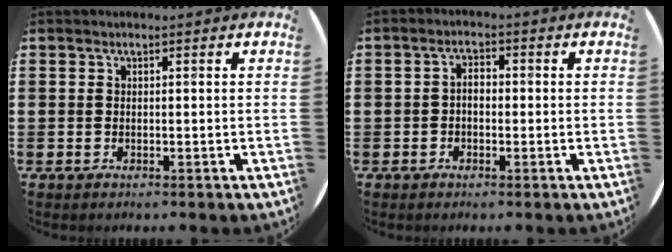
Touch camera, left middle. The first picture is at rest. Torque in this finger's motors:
{"motor_torque": [0.42, -0.26, 0.07, 0.00]}